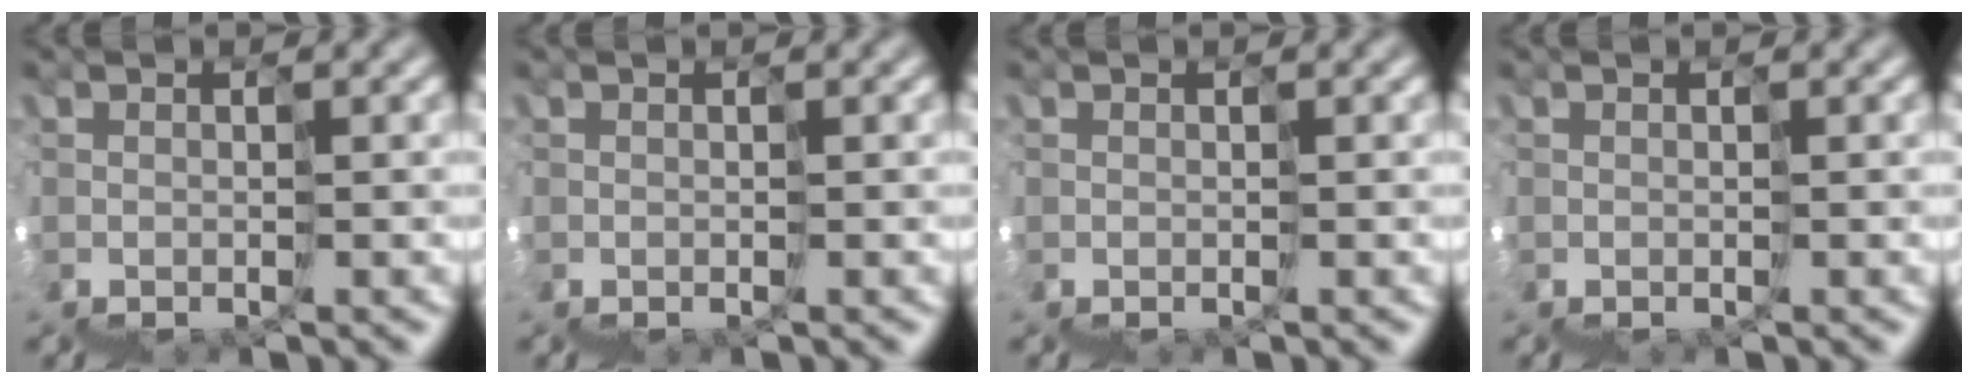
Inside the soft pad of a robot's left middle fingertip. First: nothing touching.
{"total": 0.0}
{"total": 0.0}
{"total": 0.0}